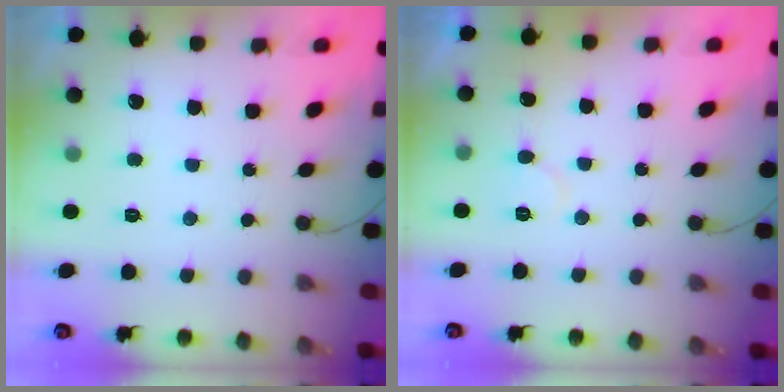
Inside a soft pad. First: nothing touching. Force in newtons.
{"total": 4.8, "press": 4.8, "slide": 0.4}